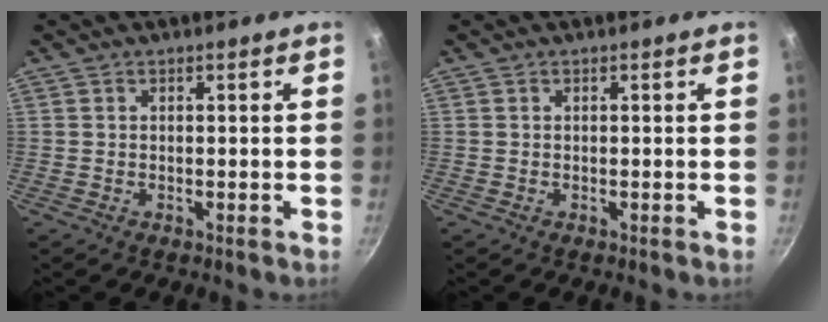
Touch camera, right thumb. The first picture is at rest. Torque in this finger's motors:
{"motor_torque": [0.00, 0.00, -0.11, -0.12, 0.01]}